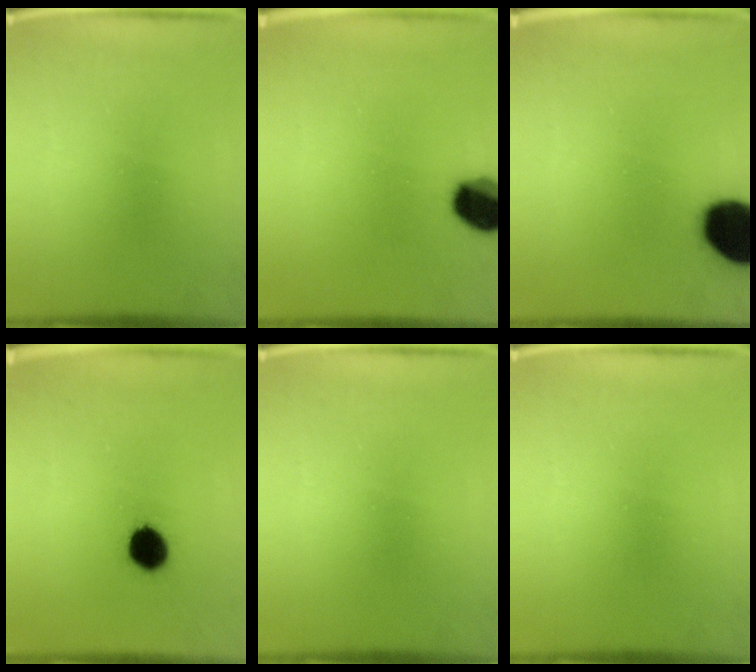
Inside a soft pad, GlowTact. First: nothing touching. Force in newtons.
{"total": 12.1}
{"total": 18.3}
{"total": 8.6}
{"total": 0.0}
{"total": 0.0}